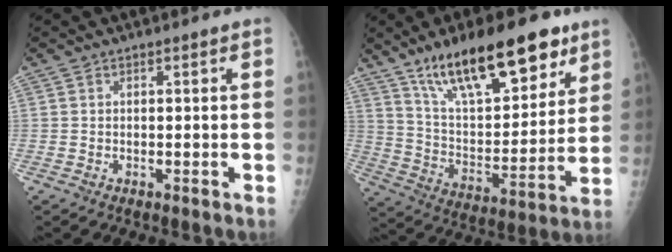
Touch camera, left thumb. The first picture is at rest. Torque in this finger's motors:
{"motor_torque": [0.70, 1.03, 1.30, -1.47, 0.40]}